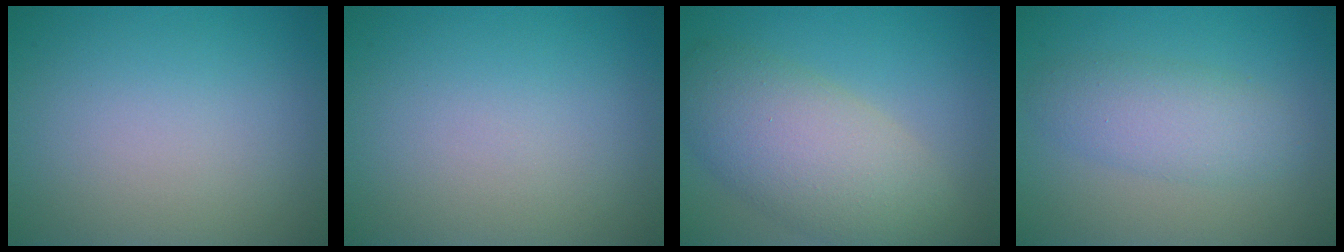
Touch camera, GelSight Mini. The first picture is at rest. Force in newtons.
{"total": 0.0}
{"total": 7.7, "press": 7.7, "slide": 0.4}
{"total": 3.5, "press": 3.5, "slide": 0.1}